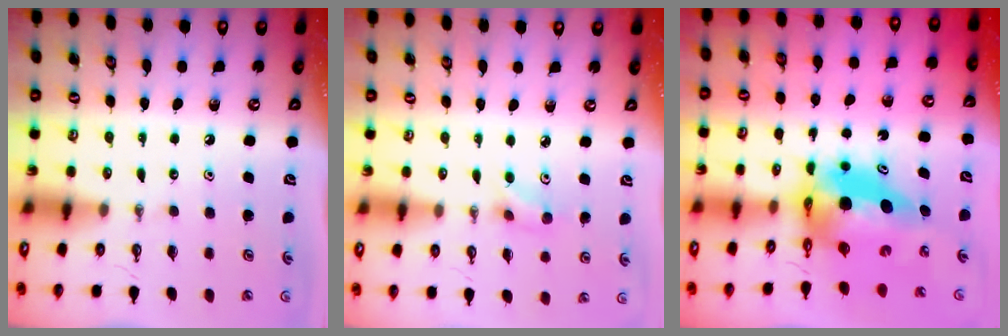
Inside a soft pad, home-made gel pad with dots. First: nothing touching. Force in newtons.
{"total": 4.6, "press": 4.5, "slide": 0.9}
{"total": 9.2, "press": 9.2, "slide": 0.6}